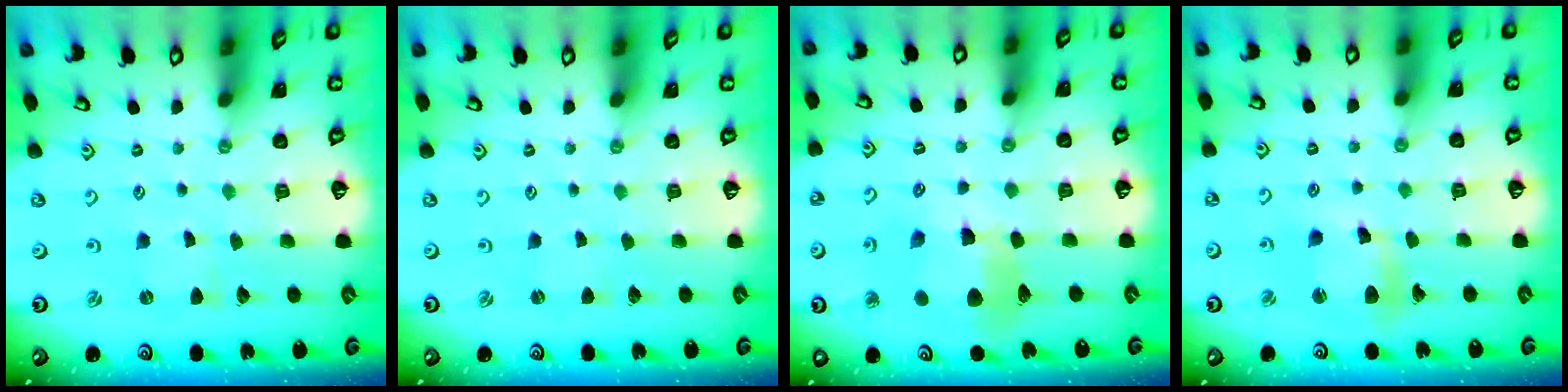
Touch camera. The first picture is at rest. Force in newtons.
{"total": 0.7, "press": 0.7, "slide": 0.1}
{"total": 12.0, "press": 11.8, "slide": 1.7}
{"total": 10.5, "press": 10.4, "slide": 1.3}